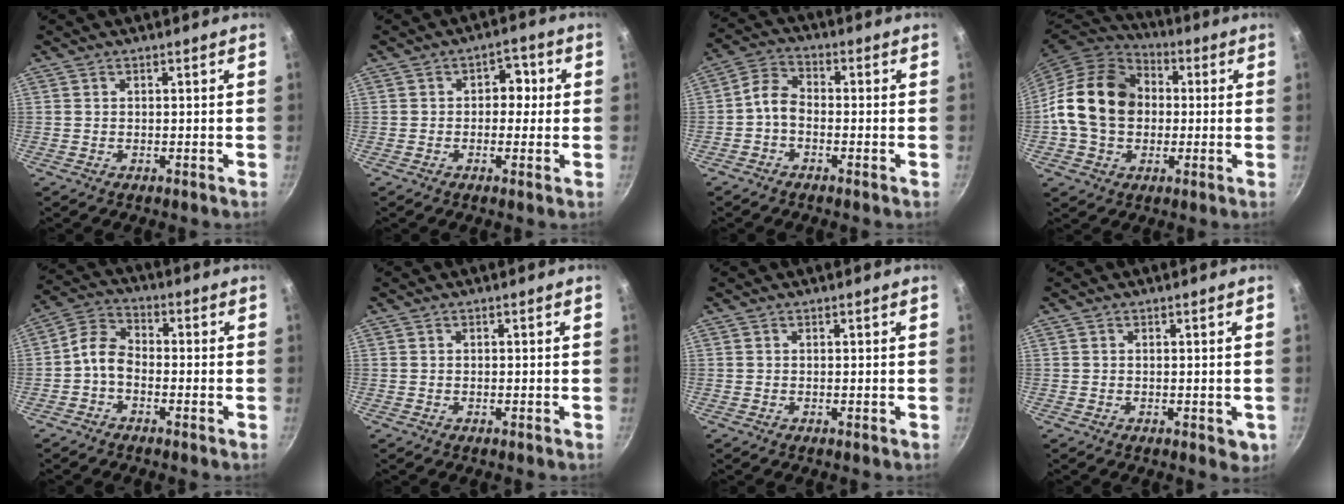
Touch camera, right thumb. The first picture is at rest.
{"total": 4.9, "force": [0.3, 3.8, 3.1], "torque": [0.001, 0.007, -0.005]}
{"total": 4.8, "force": [-1.7, 3.2, 3.2], "torque": [-0.065, 0.031, -0.045]}
{"total": 17.8, "force": [0.6, 14.0, 11.1], "torque": [-0.175, 0.030, 0.000]}
{"total": 5.7, "force": [-2.0, 3.9, 3.7], "torque": [-0.070, 0.032, -0.054]}
{"total": 0.0}
{"total": 0.0}
{"total": 2.8, "force": [-0.2, 1.7, 2.2], "torque": [-0.023, -0.005, 0.000]}